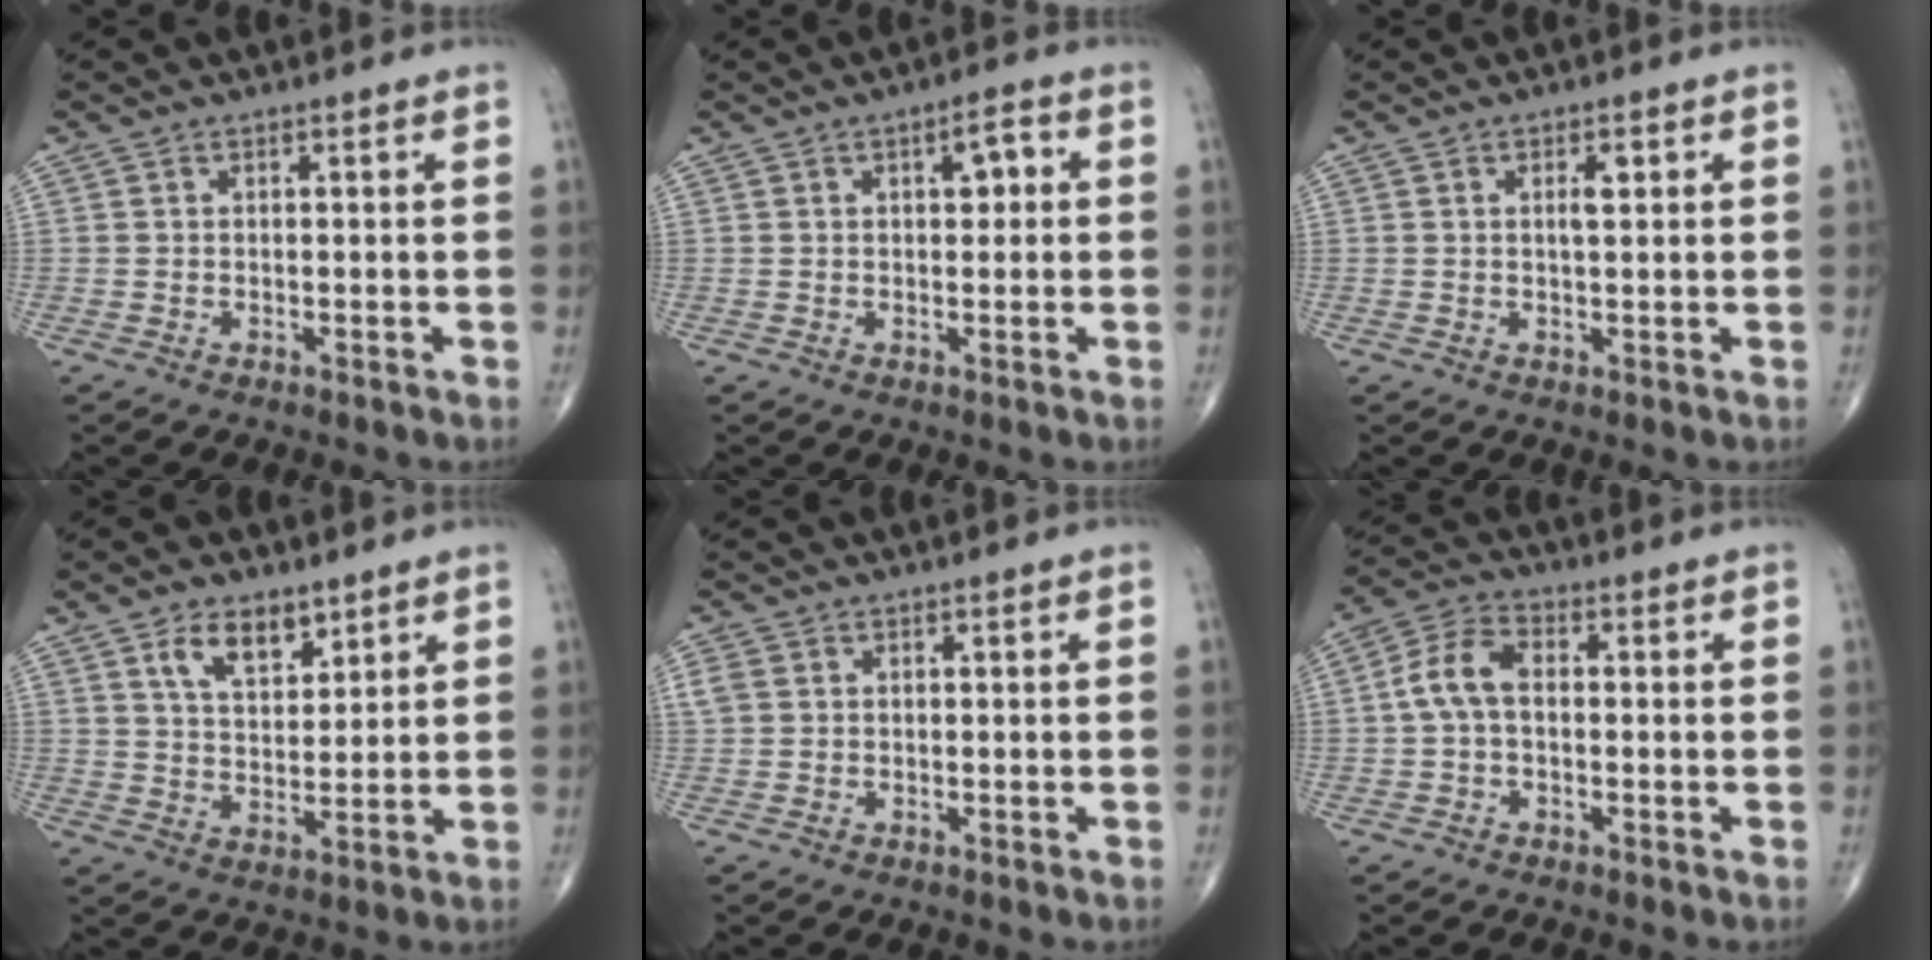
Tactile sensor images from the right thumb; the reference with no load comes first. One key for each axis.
{"total": 3.9, "fx": 1.0, "fy": 1.7, "fz": 3.4, "tx": -0.040, "ty": 0.006, "tz": 0.010}
{"total": 2.6, "fx": 0.9, "fy": 0.9, "fz": 2.3, "tx": -0.035, "ty": -0.003, "tz": 0.014}
{"total": 7.8, "fx": 4.7, "fy": 4.1, "fz": 4.7, "tx": -0.059, "ty": -0.030, "tz": 0.086}
{"total": 1.9, "fx": 0.4, "fy": 1.6, "fz": 1.0, "tx": -0.033, "ty": 0.010, "tz": 0.011}
{"total": 6.9, "fx": 0.0, "fy": 4.3, "fz": 5.4, "tx": -0.109, "ty": 0.023, "tz": -0.008}